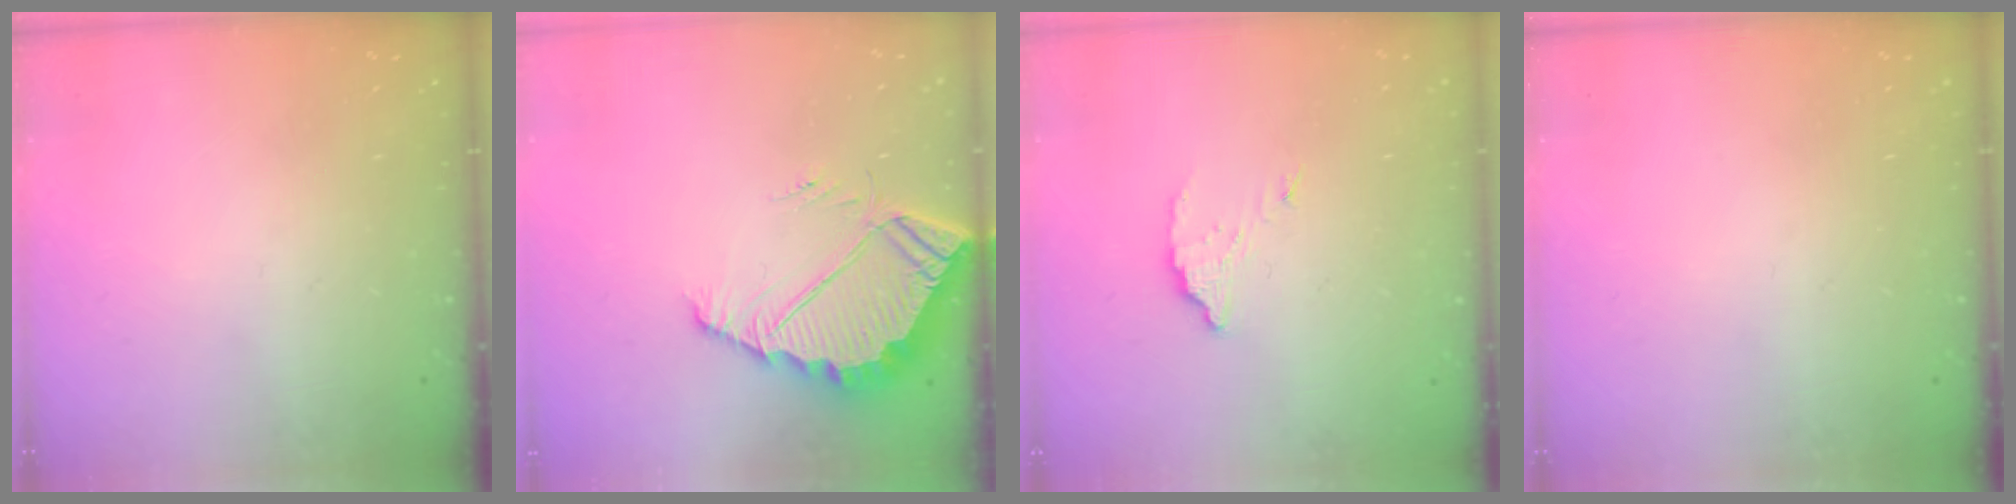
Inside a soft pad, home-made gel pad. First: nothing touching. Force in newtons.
{"total": 5.9, "press": 5.9, "slide": 0.3}
{"total": 2.9, "press": 2.9, "slide": 0.0}
{"total": 0.0}